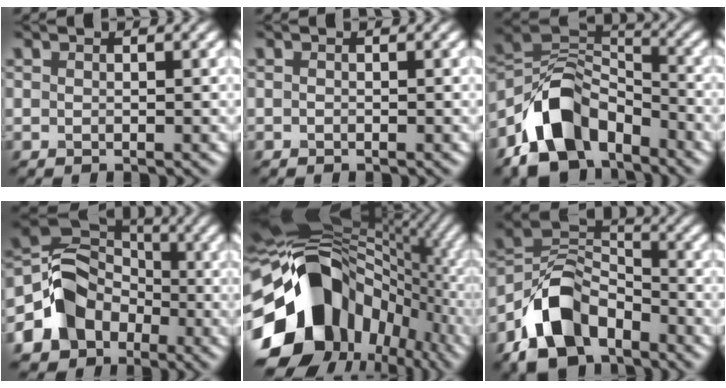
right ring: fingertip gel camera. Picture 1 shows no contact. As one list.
[{"total": 0.0}, {"total": 10.1, "force": [-5.9, 6.2, 5.3], "torque": [-0.084, 0.007, -0.120]}, {"total": 7.6, "force": [-3.3, 6.2, 2.8], "torque": [-0.026, 0.013, -0.079]}, {"total": 16.6, "force": [-3.4, 12.5, 10.4], "torque": [-0.184, 0.010, -0.069]}, {"total": 8.8, "force": [-5.1, 5.3, 4.7], "torque": [-0.086, 0.005, -0.106]}]